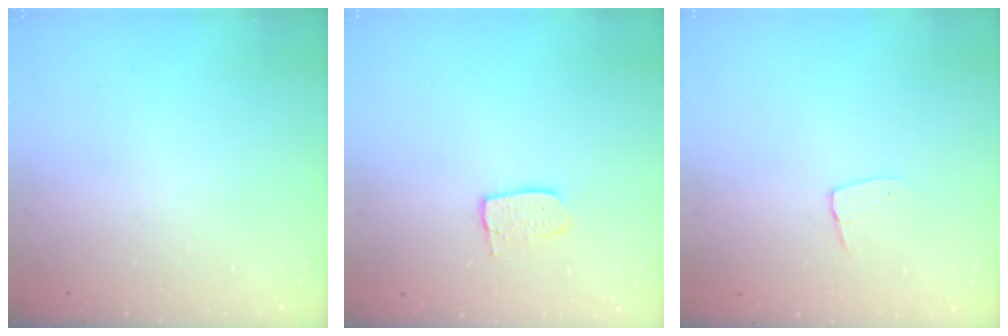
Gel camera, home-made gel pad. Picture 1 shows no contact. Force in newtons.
{"total": 6.3, "press": 6.3, "slide": 0.4}
{"total": 4.8, "press": 4.8, "slide": 0.3}